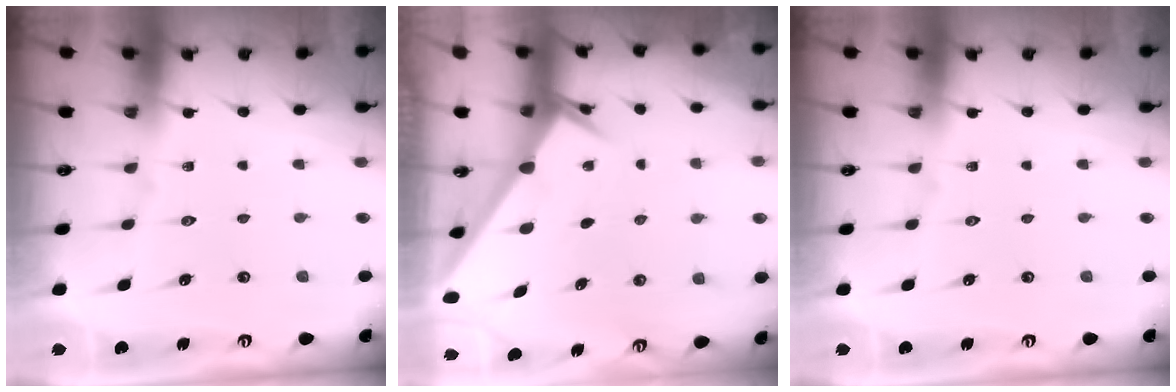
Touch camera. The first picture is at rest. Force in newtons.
{"total": 2.0, "press": 2.0, "slide": 0.0}
{"total": 0.0}